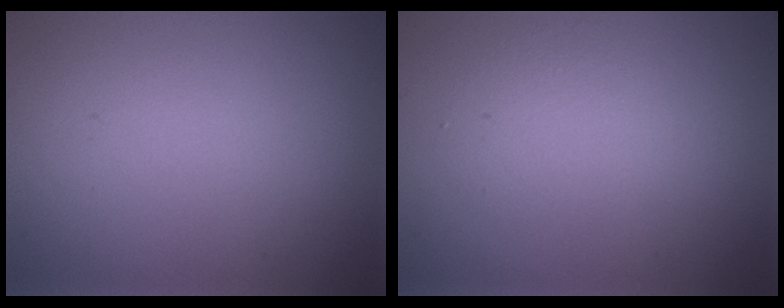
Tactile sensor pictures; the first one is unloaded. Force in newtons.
{"total": 2.1, "press": 2.1, "slide": 0.1}